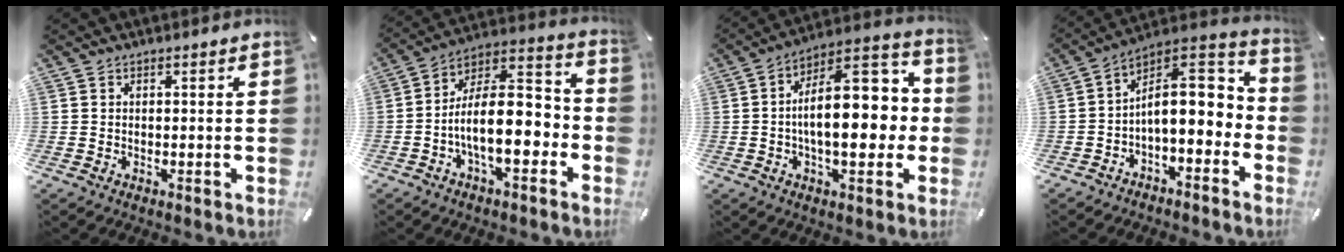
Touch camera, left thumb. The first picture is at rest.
{"total": 15.2, "force": [-4.8, 7.0, 12.6], "torque": [-0.209, 0.001, -0.082]}
{"total": 17.3, "force": [-0.4, 8.8, 14.8], "torque": [-0.213, -0.010, -0.010]}
{"total": 12.0, "force": [0.6, 7.1, 9.6], "torque": [-0.134, -0.020, 0.007]}